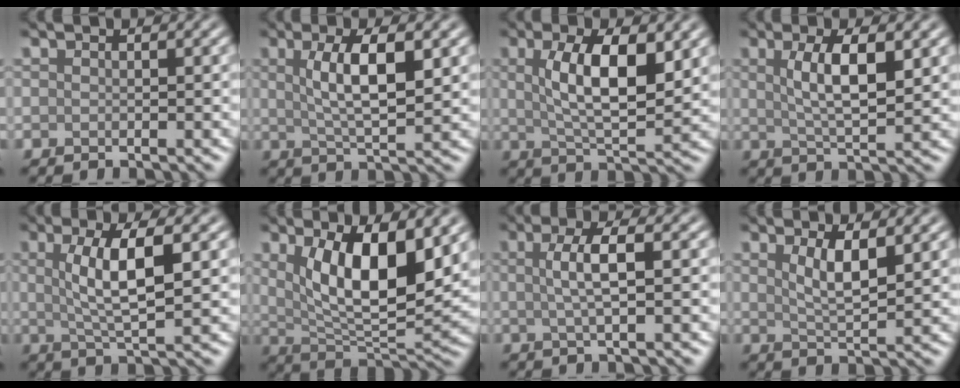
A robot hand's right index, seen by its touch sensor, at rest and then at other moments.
{"total": 6.1, "force": [1.5, 1.7, 5.7], "torque": [-0.099, 0.003, 0.028]}
{"total": 7.6, "force": [1.8, 2.7, 6.9], "torque": [-0.124, -0.001, 0.036]}
{"total": 5.4, "force": [1.4, 1.5, 5.0], "torque": [-0.092, 0.001, 0.028]}
{"total": 5.9, "force": [1.2, 1.5, 5.6], "torque": [-0.102, 0.003, 0.024]}
{"total": 9.1, "force": [2.5, 3.6, 8.0], "torque": [-0.142, -0.017, 0.051]}
{"total": 3.6, "force": [0.4, 0.8, 3.5], "torque": [-0.061, 0.005, 0.005]}
{"total": 3.5, "force": [1.5, 0.9, 3.0], "torque": [-0.054, -0.006, 0.031]}